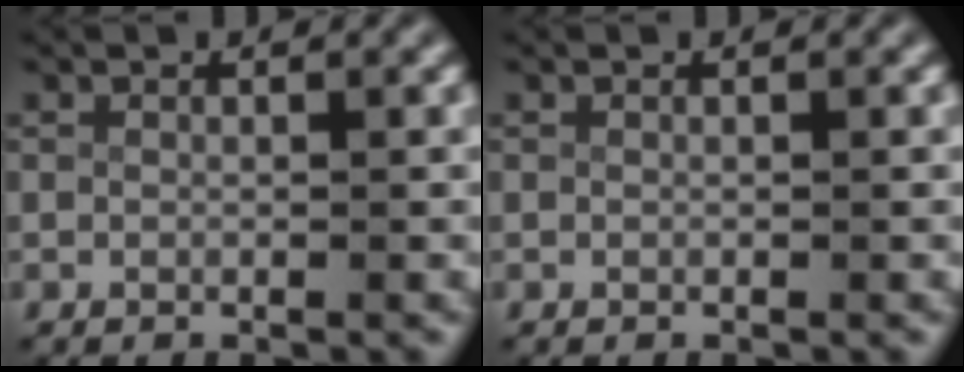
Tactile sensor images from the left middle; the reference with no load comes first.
{"total": 0.0}